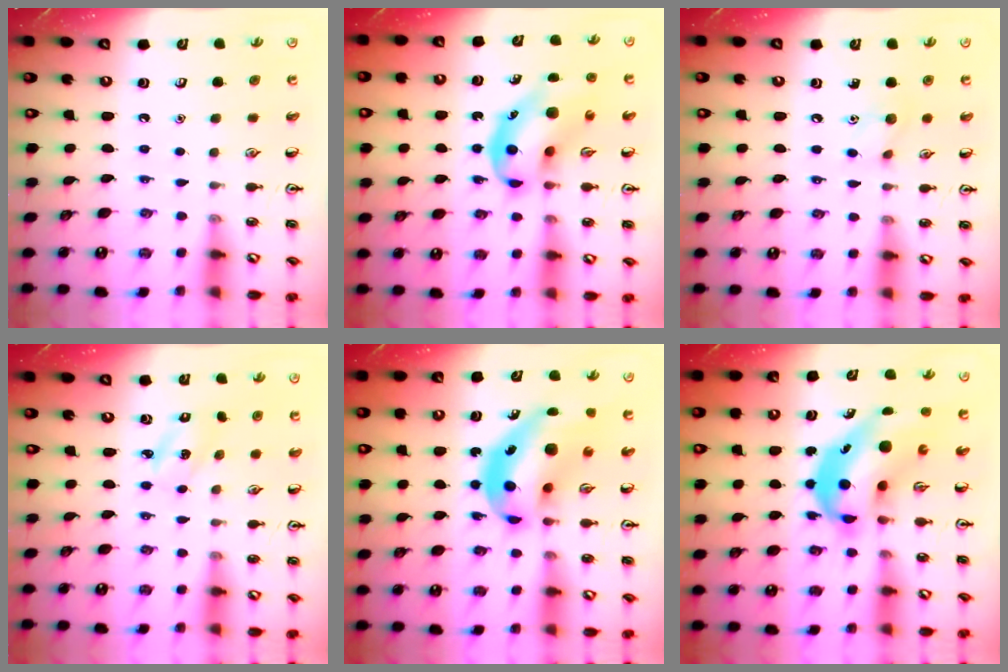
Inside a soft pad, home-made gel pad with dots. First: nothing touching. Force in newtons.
{"total": 12.6, "press": 12.1, "slide": 3.3}
{"total": 6.3, "press": 6.2, "slide": 0.9}
{"total": 2.6, "press": 2.5, "slide": 0.6}
{"total": 14.7, "press": 14.0, "slide": 4.5}
{"total": 10.4, "press": 10.0, "slide": 2.8}